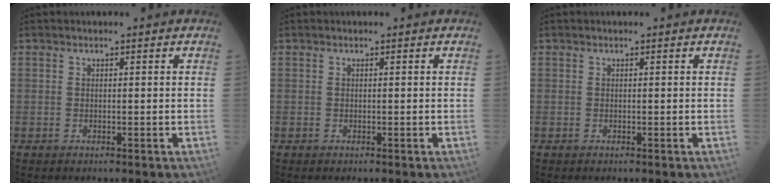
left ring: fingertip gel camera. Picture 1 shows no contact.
{"total": 0.0}
{"total": 0.0}